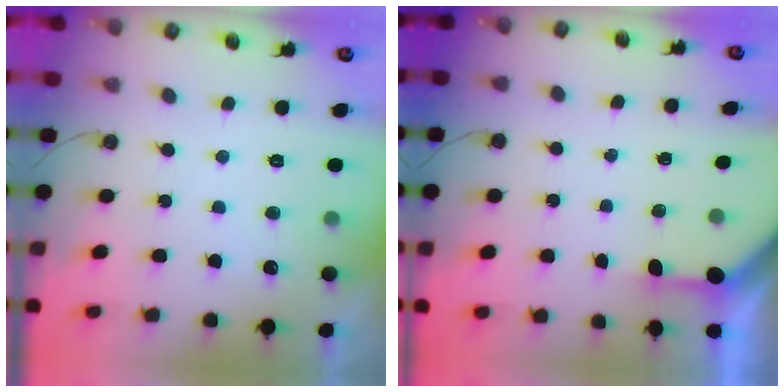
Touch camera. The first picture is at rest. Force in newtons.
{"total": 3.0, "press": 3.0, "slide": 0.3}